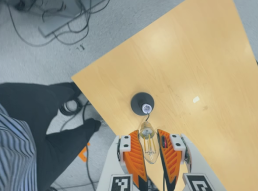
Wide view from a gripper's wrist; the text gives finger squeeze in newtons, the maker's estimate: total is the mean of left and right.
{"total": 21.4, "left": 25.3, "right": 17.4}